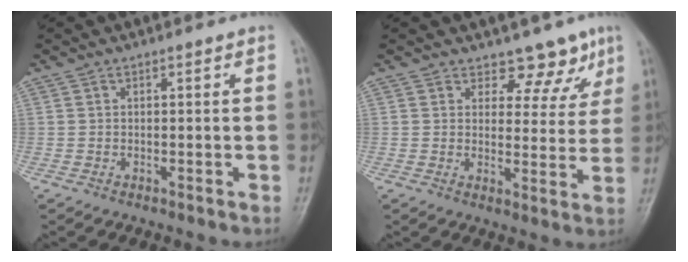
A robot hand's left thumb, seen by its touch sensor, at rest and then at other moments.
{"total": 6.9, "force": [5.2, 4.1, 1.9], "torque": [0.012, -0.035, 0.063]}